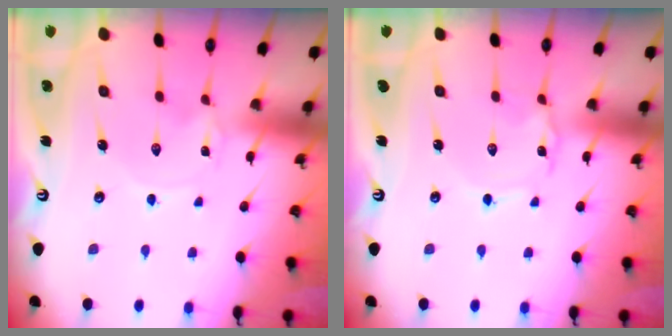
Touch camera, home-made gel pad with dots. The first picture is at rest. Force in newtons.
{"total": 1.5, "press": 1.5, "slide": 0.1}